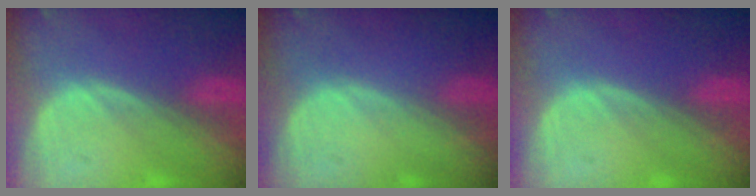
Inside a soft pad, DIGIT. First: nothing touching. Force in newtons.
{"total": 0.0}
{"total": 0.0}